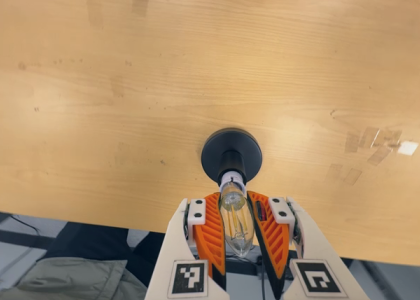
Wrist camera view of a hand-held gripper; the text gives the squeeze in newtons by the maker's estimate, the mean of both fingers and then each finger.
{"total": 20.2, "left": 19.9, "right": 20.6}